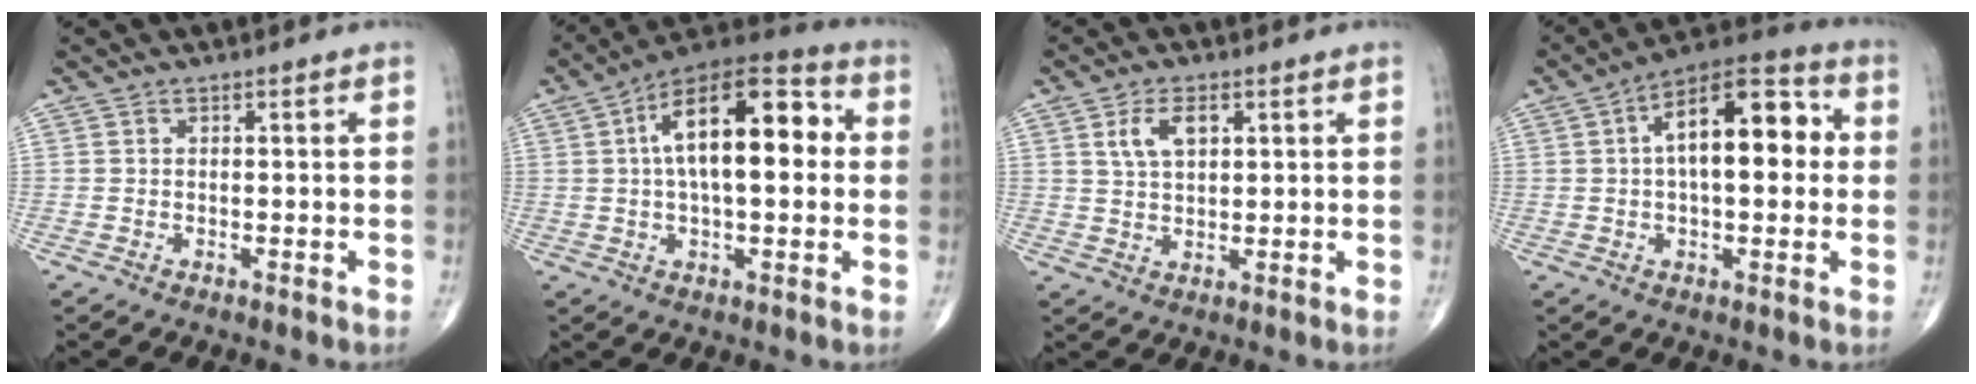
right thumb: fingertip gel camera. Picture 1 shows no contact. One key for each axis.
{"total": 18.5, "fx": 2.8, "fy": 8.4, "fz": 16.2, "tx": -0.238, "ty": 0.033, "tz": 0.035}
{"total": 5.6, "fx": 2.1, "fy": 3.1, "fz": 4.2, "tx": -0.072, "ty": -0.004, "tz": 0.043}
{"total": 16.3, "fx": 2.4, "fy": 7.6, "fz": 14.1, "tx": -0.196, "ty": 0.033, "tz": 0.028}